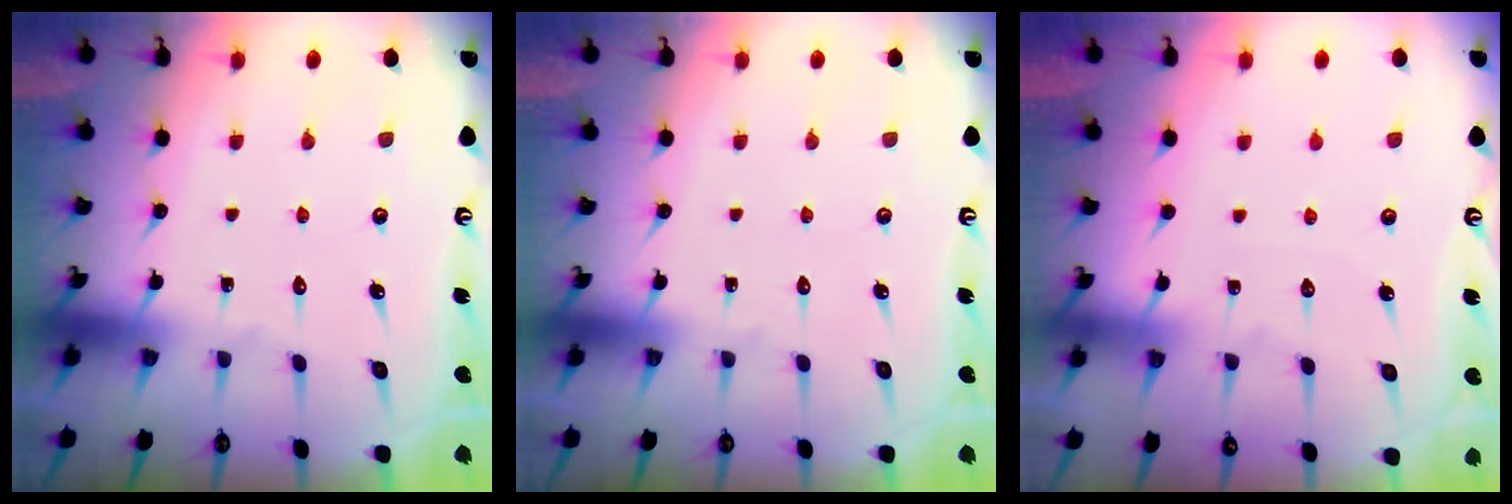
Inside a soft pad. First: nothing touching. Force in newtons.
{"total": 0.0}
{"total": 2.4, "press": 2.4, "slide": 0.4}